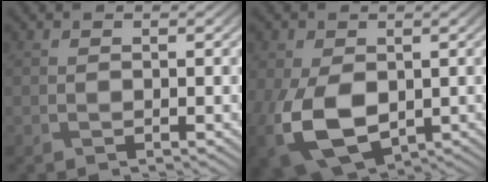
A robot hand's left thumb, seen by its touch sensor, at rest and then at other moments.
{"total": 11.0, "force": [-2.3, 7.2, 8.1], "torque": [-0.202, -0.030, -0.034]}